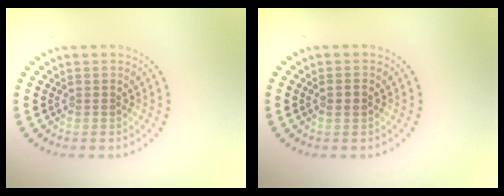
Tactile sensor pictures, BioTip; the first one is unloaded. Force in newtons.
{"total": 1.1, "press": 1.1, "slide": 0.3}